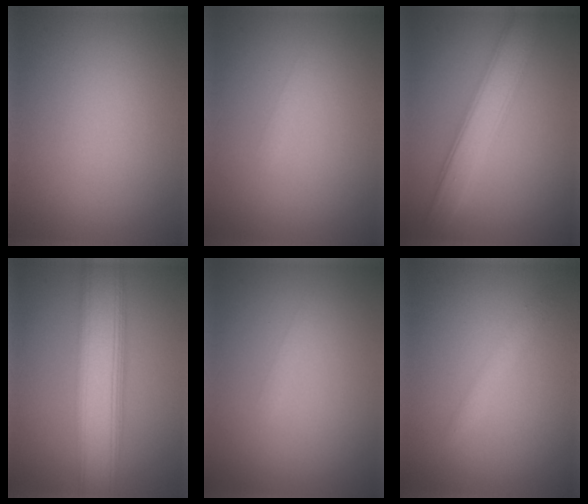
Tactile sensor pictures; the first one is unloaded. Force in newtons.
{"total": 0.6, "press": 0.6, "slide": 0.0}
{"total": 4.2, "press": 4.2, "slide": 0.5}
{"total": 9.2, "press": 9.2, "slide": 0.3}
{"total": 0.6, "press": 0.6, "slide": 0.0}
{"total": 1.4, "press": 1.4, "slide": 0.1}